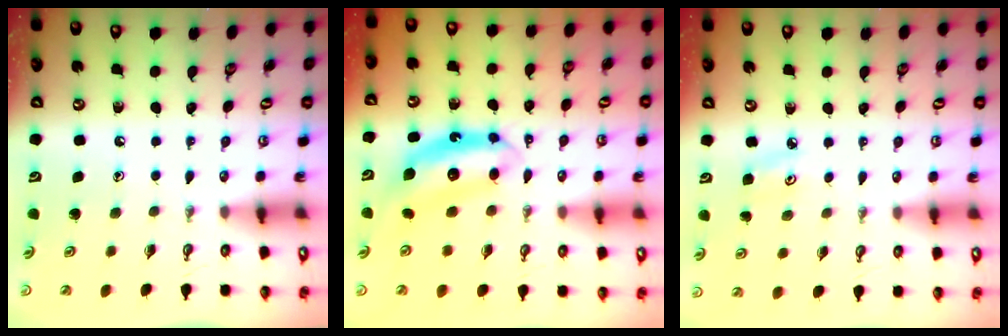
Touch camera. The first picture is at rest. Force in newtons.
{"total": 6.6, "press": 6.6, "slide": 0.4}
{"total": 4.7, "press": 4.7, "slide": 0.6}